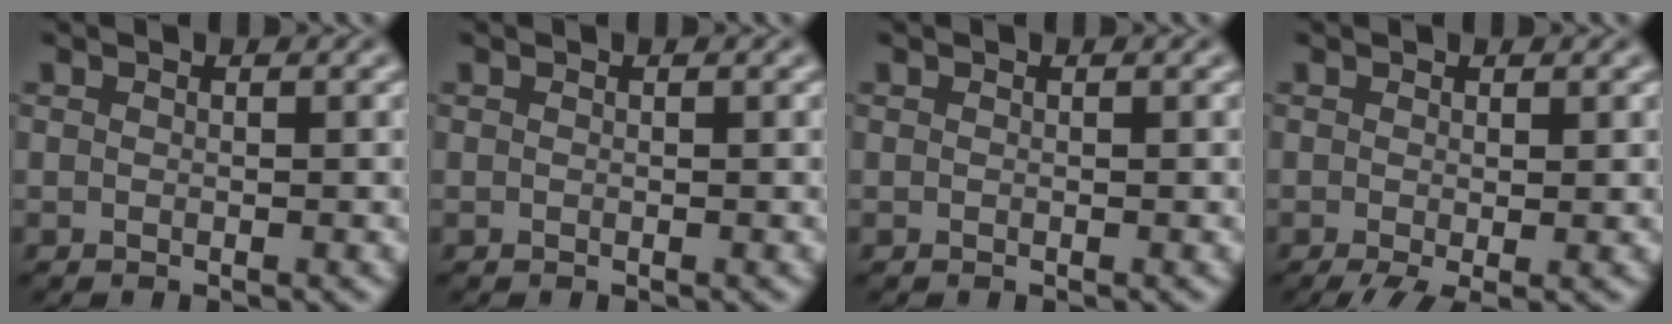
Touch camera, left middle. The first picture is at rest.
{"total": 0.0}
{"total": 0.0}
{"total": 2.3, "force": [-0.8, 0.5, 2.1], "torque": [-0.040, -0.012, -0.014]}